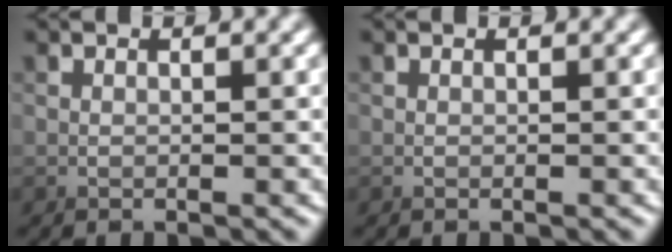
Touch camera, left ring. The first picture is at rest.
{"total": 0.0}